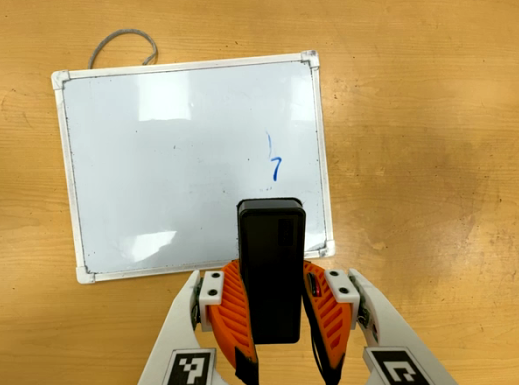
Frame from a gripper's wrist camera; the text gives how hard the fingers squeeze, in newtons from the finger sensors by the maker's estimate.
{"total": 9.3, "left": 8.3, "right": 10.4}